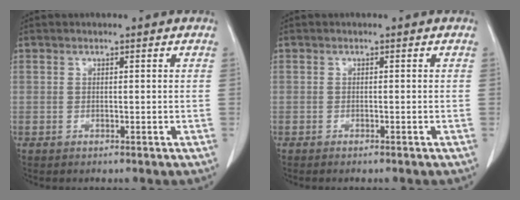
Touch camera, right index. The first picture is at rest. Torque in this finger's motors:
{"motor_torque": [-0.06, 0.05, 0.08, 0.02]}